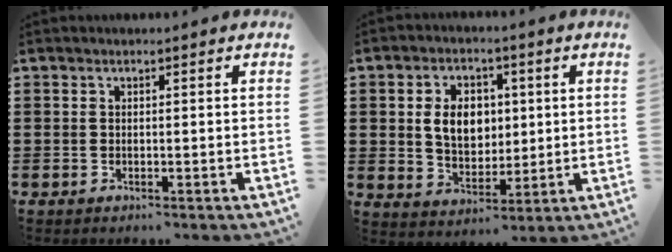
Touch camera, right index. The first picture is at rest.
{"total": 7.0, "force": [1.1, 5.2, 4.5], "torque": [-0.095, 0.010, 0.012]}